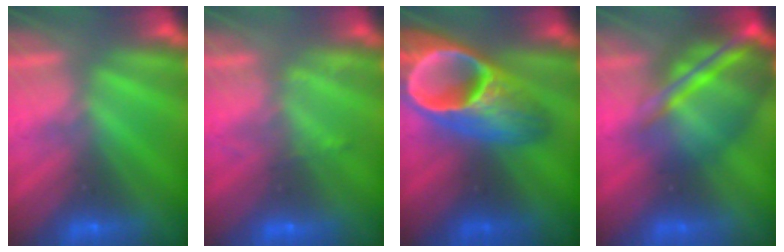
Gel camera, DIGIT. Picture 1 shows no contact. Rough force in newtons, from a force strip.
{"total": 2.3}
{"total": 9.6}
{"total": 8.3}